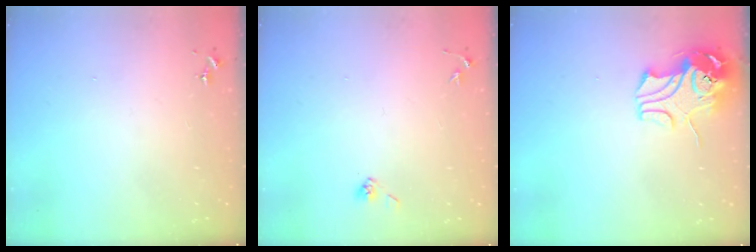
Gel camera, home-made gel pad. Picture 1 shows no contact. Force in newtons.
{"total": 4.5, "press": 4.3, "slide": 1.3}
{"total": 11.7, "press": 11.5, "slide": 1.7}